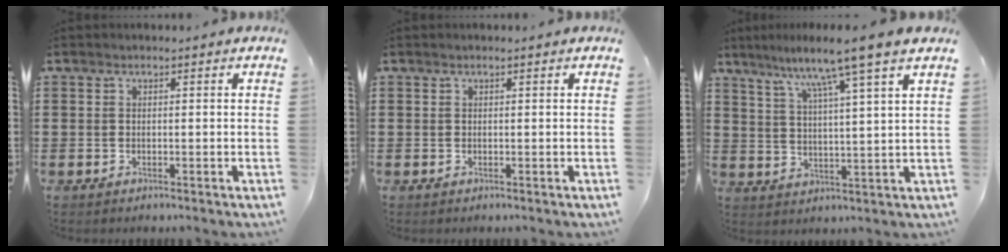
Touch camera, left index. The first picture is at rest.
{"total": 0.0}
{"total": 8.2, "force": [6.3, -1.4, 5.0], "torque": [-0.110, -0.035, 0.101]}